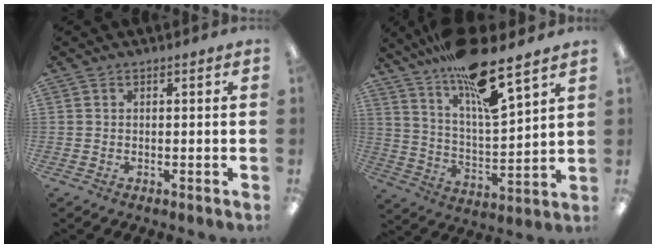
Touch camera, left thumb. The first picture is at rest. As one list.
[{"total": 17.0, "force": [13.2, 2.7, 10.4], "torque": [-0.186, -0.087, 0.221]}]